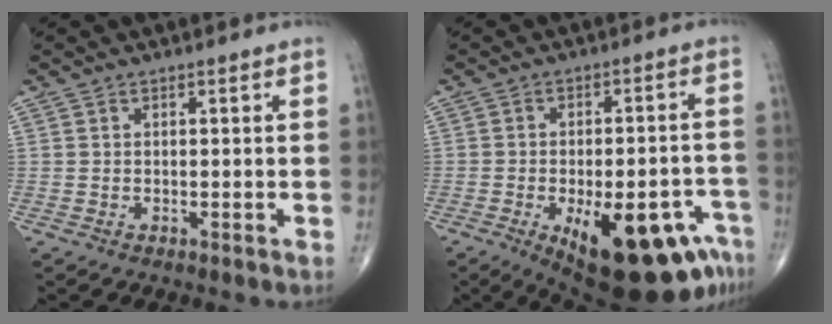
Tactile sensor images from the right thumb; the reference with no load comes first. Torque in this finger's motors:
{"motor_torque": [2.38, 2.23, 1.33, -1.44, 0.39]}